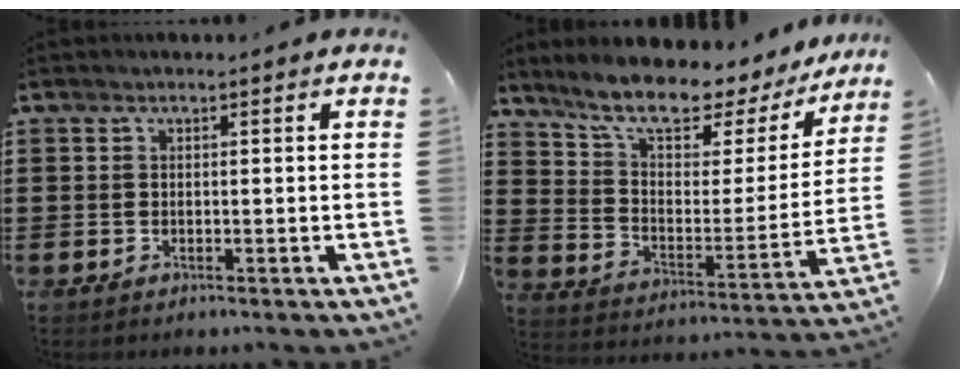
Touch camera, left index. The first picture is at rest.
{"total": 9.6, "force": [8.0, 2.2, 4.7], "torque": [-0.113, -0.057, 0.134]}